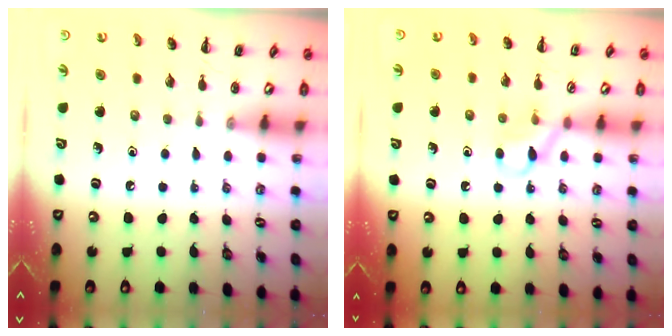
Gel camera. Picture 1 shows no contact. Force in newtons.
{"total": 6.0, "press": 5.7, "slide": 1.8}